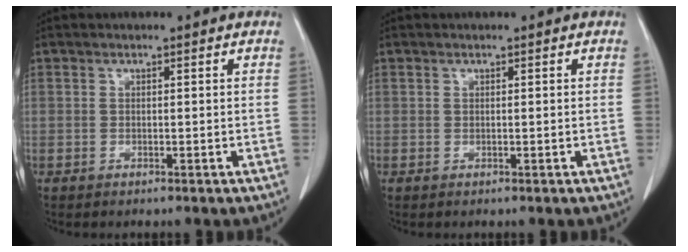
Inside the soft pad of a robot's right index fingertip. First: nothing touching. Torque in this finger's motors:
{"motor_torque": [0.00, 0.00, 0.02, 0.00]}